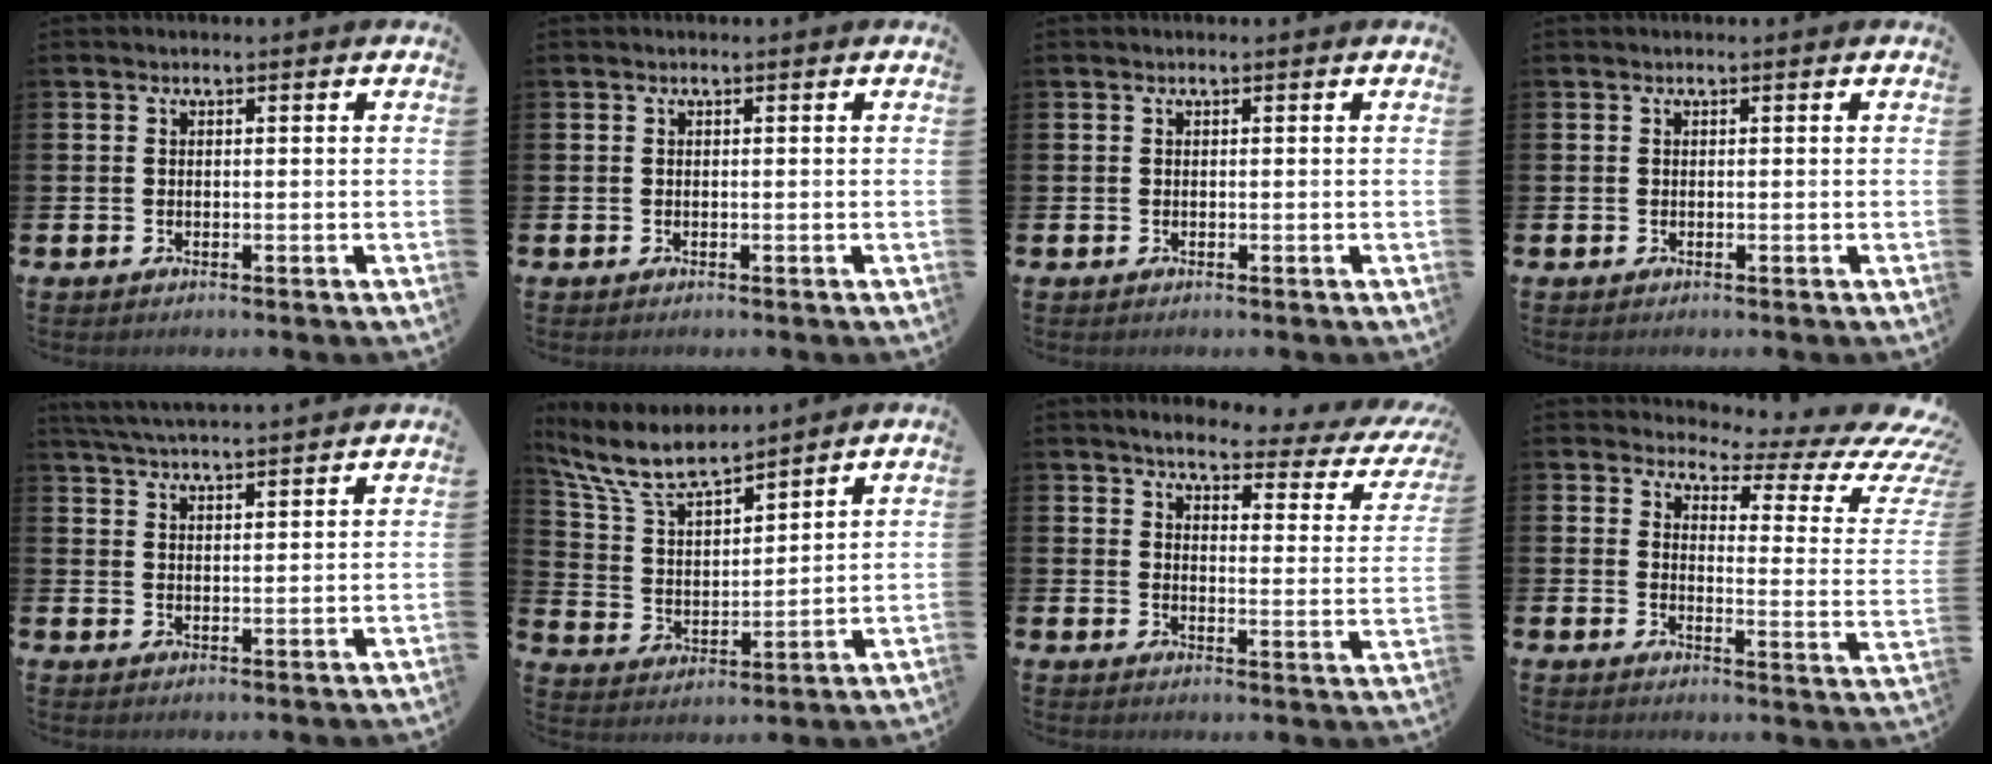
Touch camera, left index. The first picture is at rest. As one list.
[{"total": 0.0}, {"total": 0.0}, {"total": 0.0}, {"total": 4.6, "force": [4.6, -0.3, 0.5], "torque": [-0.019, -0.024, 0.082]}, {"total": 8.8, "force": [7.9, 2.0, 3.4], "torque": [-0.103, -0.040, 0.142]}, {"total": 4.0, "force": [3.4, 0.9, 1.8], "torque": [-0.048, -0.025, 0.048]}, {"total": 4.2, "force": [3.4, 1.6, 1.8], "torque": [-0.023, -0.043, 0.047]}]